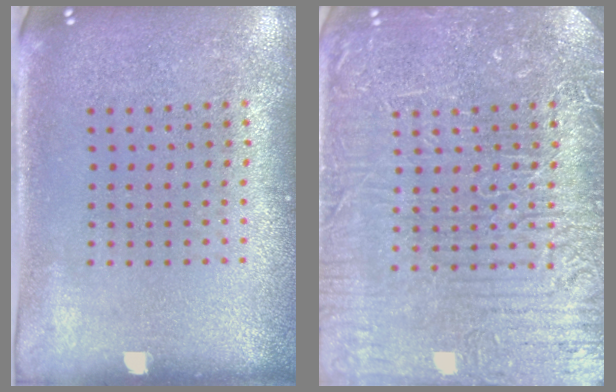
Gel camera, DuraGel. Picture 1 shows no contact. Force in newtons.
{"total": 6.0, "press": 6.0, "slide": 0.7}